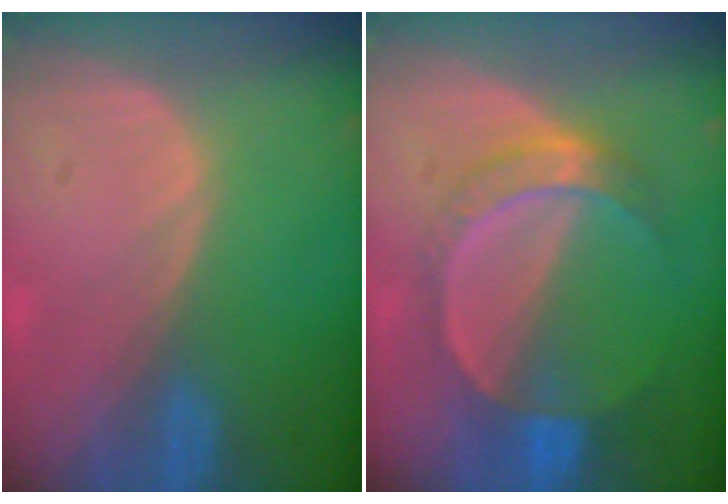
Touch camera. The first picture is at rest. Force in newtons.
{"total": 7.3, "press": 6.4, "slide": 3.4}